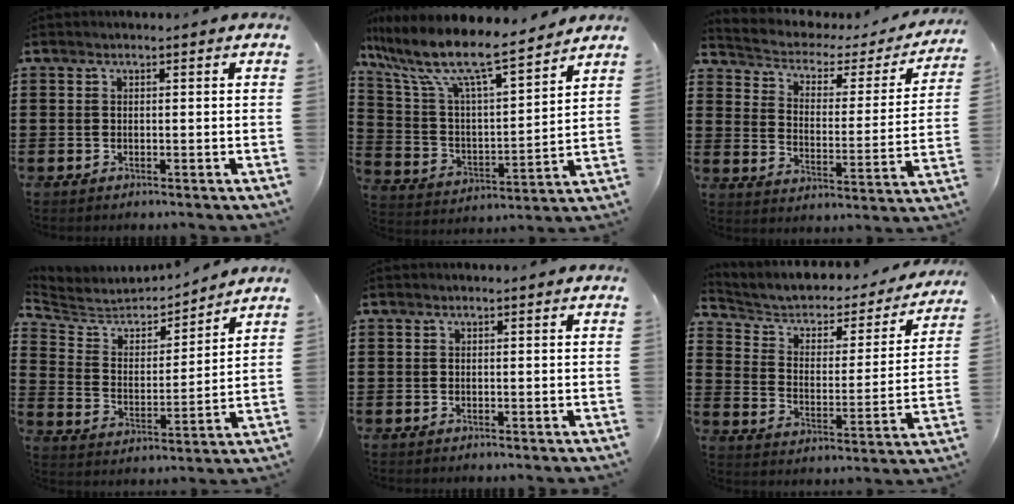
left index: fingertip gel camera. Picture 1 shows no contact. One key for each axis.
{"total": 10.1, "fx": 8.2, "fy": 1.4, "fz": 5.7, "tx": -0.145, "ty": -0.055, "tz": 0.135}
{"total": 2.8, "fx": 1.8, "fy": 1.8, "fz": 1.2, "tx": -0.040, "ty": -0.015, "tz": 0.020}
{"total": 5.1, "fx": 4.8, "fy": 1.4, "fz": 0.5, "tx": -0.045, "ty": -0.040, "tz": 0.076}
{"total": 0.0}
{"total": 3.9, "fx": 2.8, "fy": 2.3, "fz": 1.5, "tx": -0.050, "ty": -0.023, "tz": 0.039}